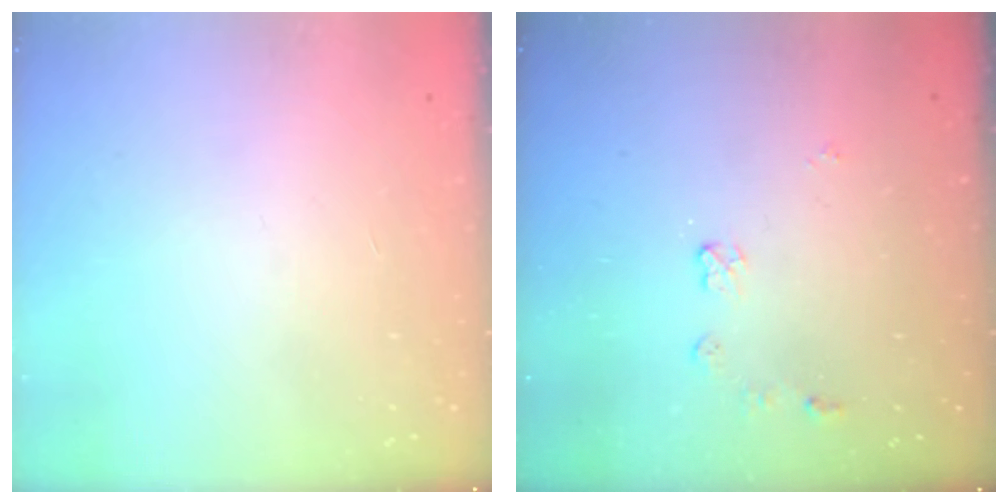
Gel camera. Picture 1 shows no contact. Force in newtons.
{"total": 5.2, "press": 5.2, "slide": 0.5}